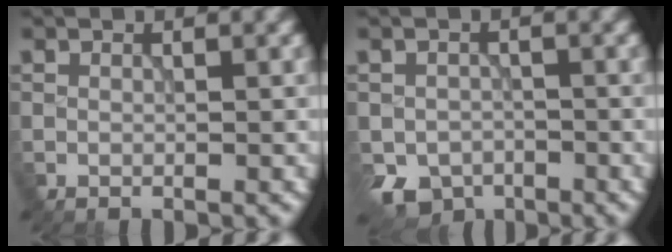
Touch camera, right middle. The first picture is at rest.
{"total": 4.5, "force": [-2.3, 3.4, 1.8], "torque": [-0.032, -0.019, -0.038]}